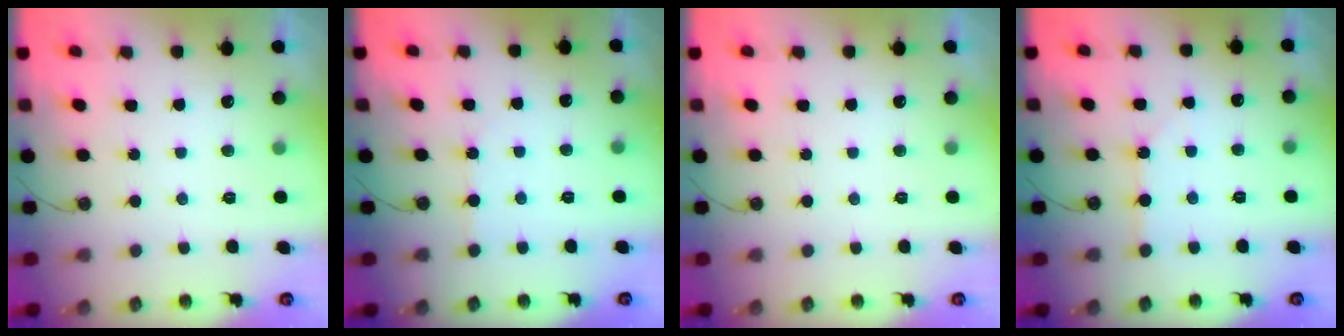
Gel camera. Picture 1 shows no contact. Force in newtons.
{"total": 2.3, "press": 2.3, "slide": 0.4}
{"total": 0.0}
{"total": 2.5, "press": 2.5, "slide": 0.3}